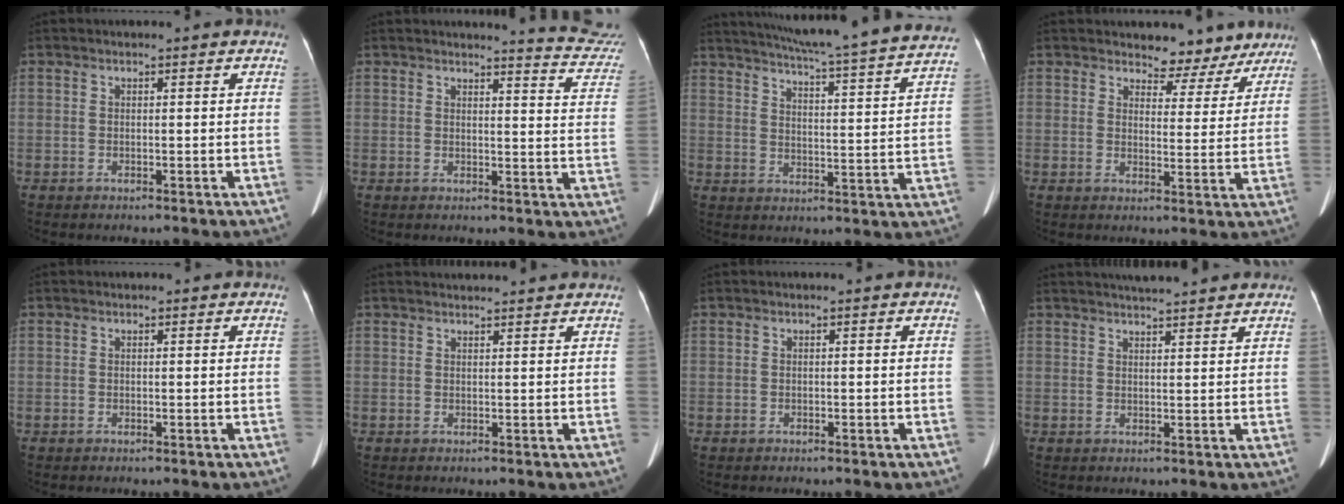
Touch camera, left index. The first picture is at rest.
{"total": 10.6, "force": [10.6, -0.2, 0.7], "torque": [0.006, -0.091, 0.089]}
{"total": 27.6, "force": [25.1, 0.1, 11.3], "torque": [-0.187, -0.059, 0.314]}
{"total": 6.7, "force": [6.0, 3.0, 0.7], "torque": [0.002, -0.007, 0.070]}
{"total": 0.0}
{"total": 5.0, "force": [4.9, 0.1, 1.0], "torque": [-0.015, 0.031, 0.059]}
{"total": 0.0}
{"total": 7.2, "force": [6.6, 0.3, 2.8], "torque": [-0.046, 0.027, 0.089]}